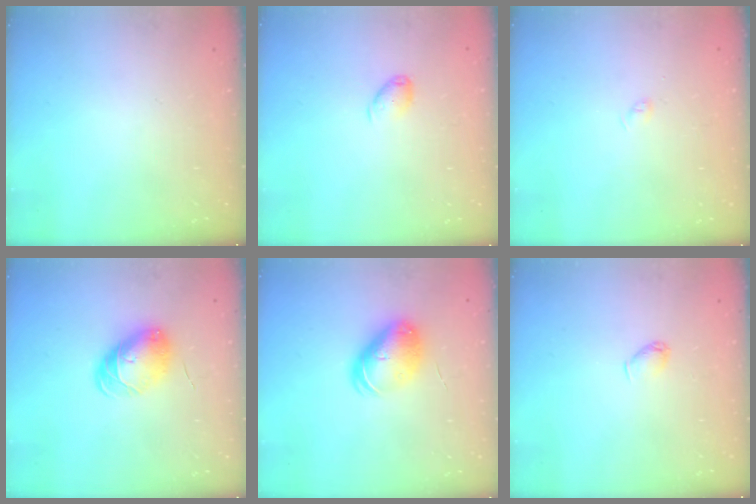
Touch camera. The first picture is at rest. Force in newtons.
{"total": 6.6, "press": 6.5, "slide": 1.1}
{"total": 2.4, "press": 2.3, "slide": 0.3}
{"total": 8.1, "press": 8.1, "slide": 0.5}
{"total": 9.0, "press": 8.9, "slide": 1.3}
{"total": 3.1, "press": 3.0, "slide": 0.6}